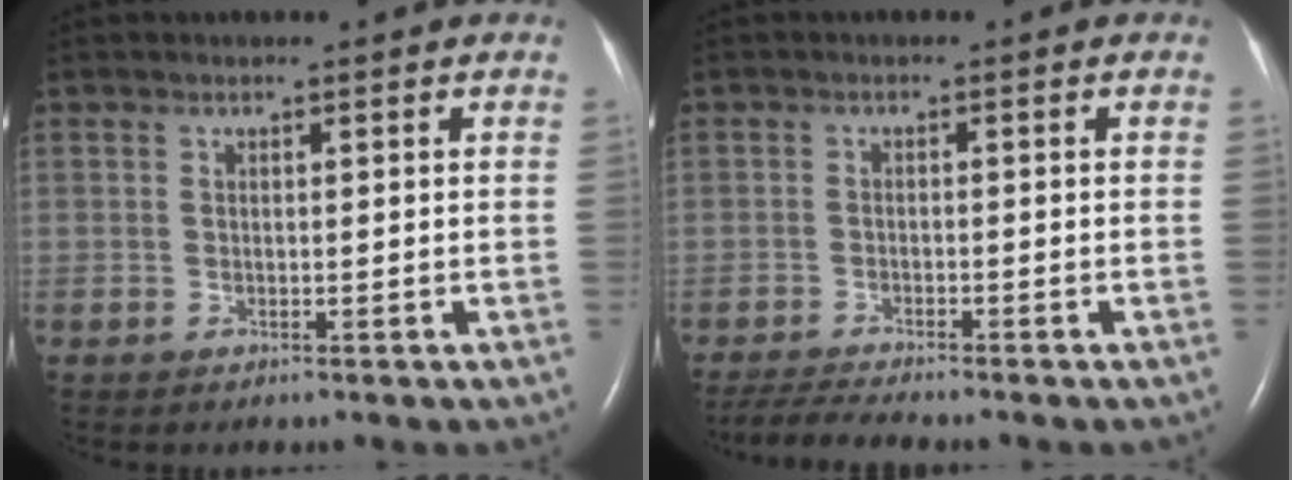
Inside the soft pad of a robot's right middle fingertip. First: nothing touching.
{"total": 4.4, "force": [-4.1, -0.6, 1.4], "torque": [-0.031, -0.021, -0.071]}